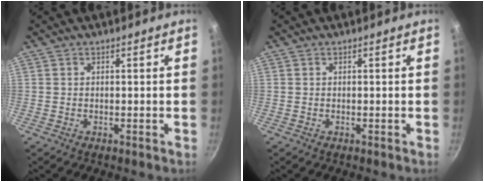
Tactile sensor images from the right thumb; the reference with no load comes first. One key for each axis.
{"total": 0.0}